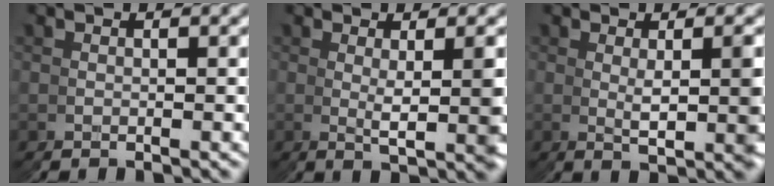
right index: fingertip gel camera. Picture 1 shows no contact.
{"total": 3.4, "force": [0.6, -1.9, 2.8], "torque": [-0.039, 0.018, 0.007]}
{"total": 3.0, "force": [0.6, -1.8, 2.4], "torque": [-0.030, 0.018, 0.008]}